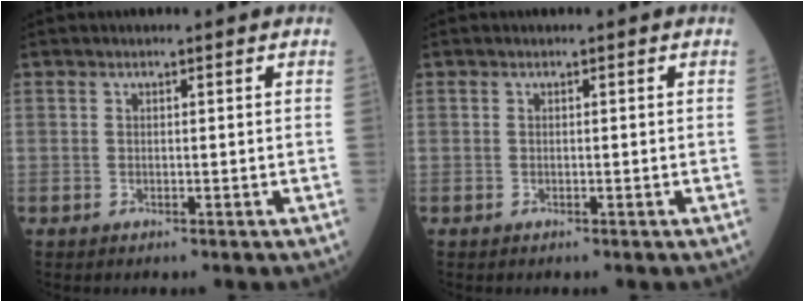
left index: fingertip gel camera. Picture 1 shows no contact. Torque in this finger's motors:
{"motor_torque": [0.00, 0.00, 0.00, 0.00]}